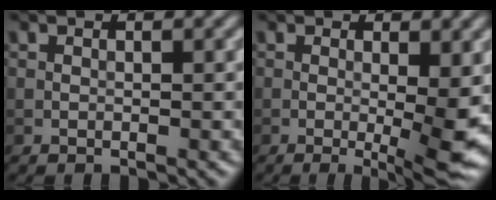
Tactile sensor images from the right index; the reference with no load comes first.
{"total": 6.0, "force": [-0.5, 1.0, 5.9], "torque": [-0.085, -0.015, -0.004]}